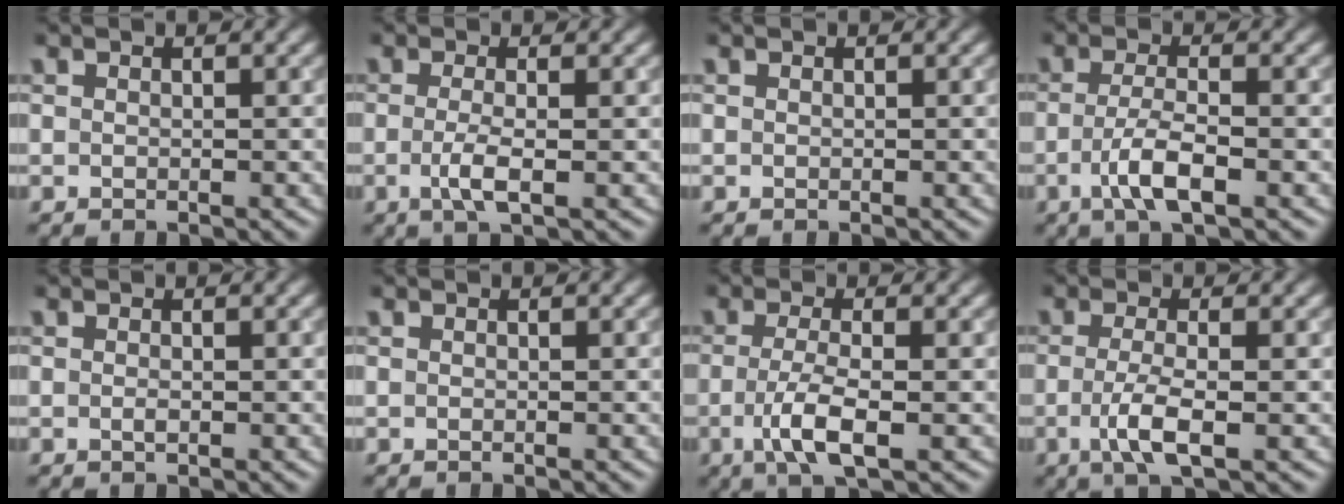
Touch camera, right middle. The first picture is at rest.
{"total": 2.7, "force": [-0.6, 0.7, 2.6], "torque": [-0.053, -0.005, -0.013]}
{"total": 0.0}
{"total": 3.8, "force": [-1.4, 0.9, 3.4], "torque": [-0.068, 0.002, -0.029]}
{"total": 0.5, "force": [-0.1, 0.1, 0.5], "torque": [-0.013, -0.001, -0.001]}
{"total": 0.0}
{"total": 4.1, "force": [-1.1, 1.1, 3.8], "torque": [-0.079, -0.005, -0.022]}
{"total": 3.7, "force": [-0.9, 0.9, 3.5], "torque": [-0.072, -0.006, -0.019]}